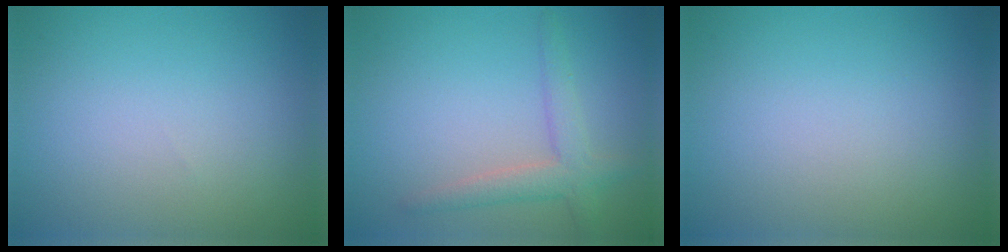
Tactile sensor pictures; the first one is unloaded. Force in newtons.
{"total": 2.8, "press": 2.8, "slide": 0.1}
{"total": 0.0}